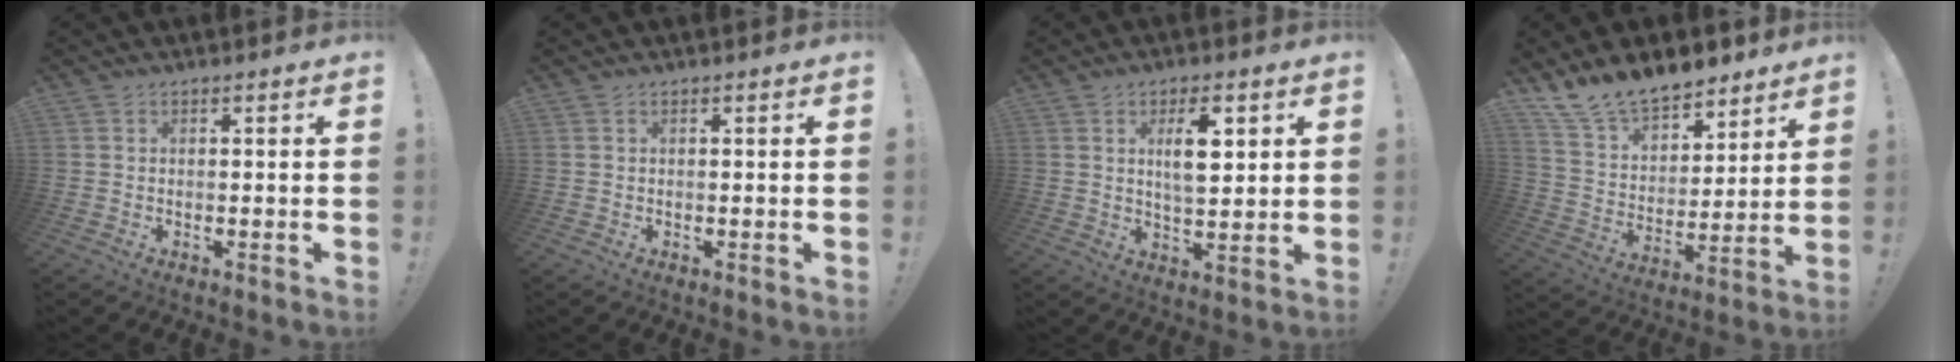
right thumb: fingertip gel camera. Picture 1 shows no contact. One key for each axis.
{"total": 0.0}
{"total": 9.1, "fx": 3.2, "fy": 3.7, "fz": 7.7, "tx": -0.123, "ty": -0.008, "tz": 0.049}
{"total": 14.1, "fx": 12.2, "fy": 6.0, "fz": 3.5, "tx": -0.077, "ty": -0.095, "tz": 0.229}